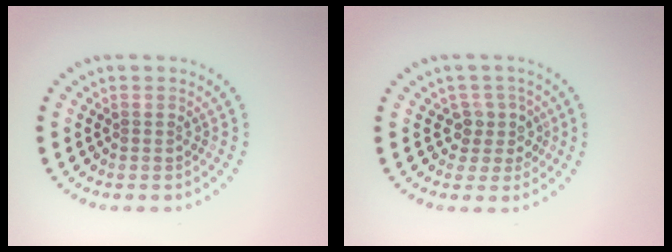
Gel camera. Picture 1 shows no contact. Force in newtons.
{"total": 2.3, "press": 1.8, "slide": 1.3}